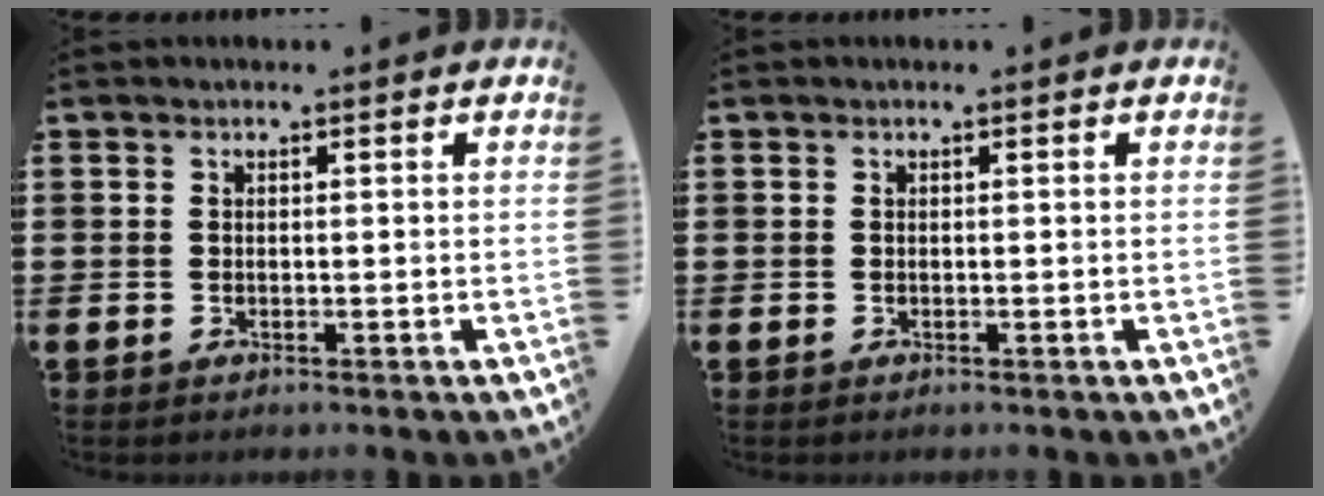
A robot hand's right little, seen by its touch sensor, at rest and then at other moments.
{"total": 0.0}